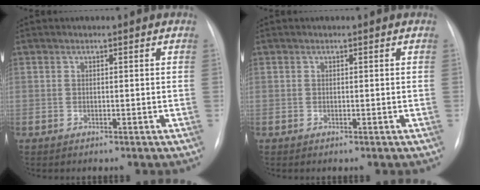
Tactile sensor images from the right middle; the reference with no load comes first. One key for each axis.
{"total": 0.0}